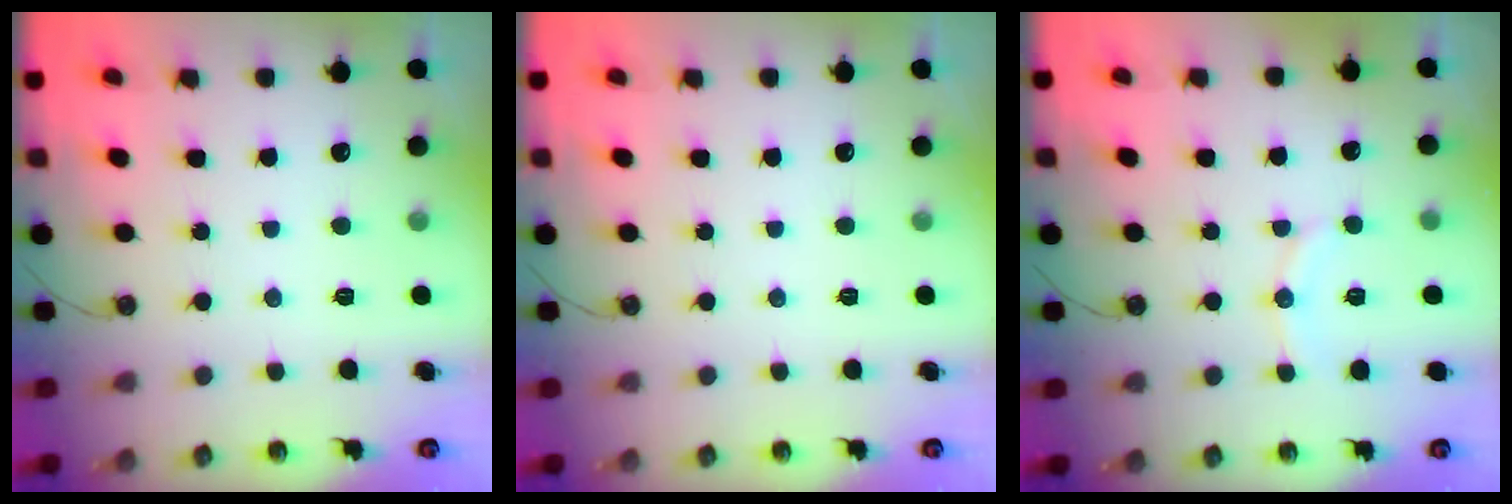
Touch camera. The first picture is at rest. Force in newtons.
{"total": 0.0}
{"total": 6.9, "press": 6.7, "slide": 1.8}